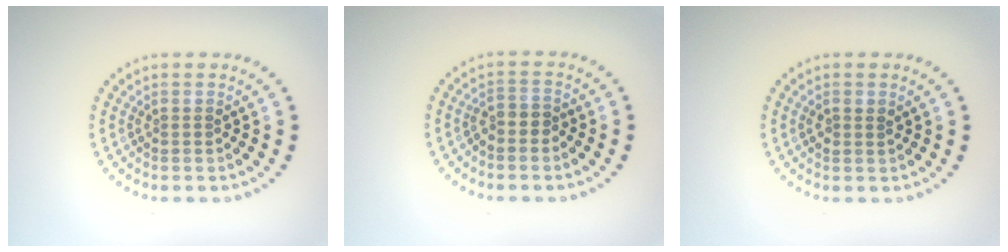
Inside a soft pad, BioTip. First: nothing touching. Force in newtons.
{"total": 1.2, "press": 0.8, "slide": 0.8}
{"total": 0.9, "press": 0.9, "slide": 0.3}